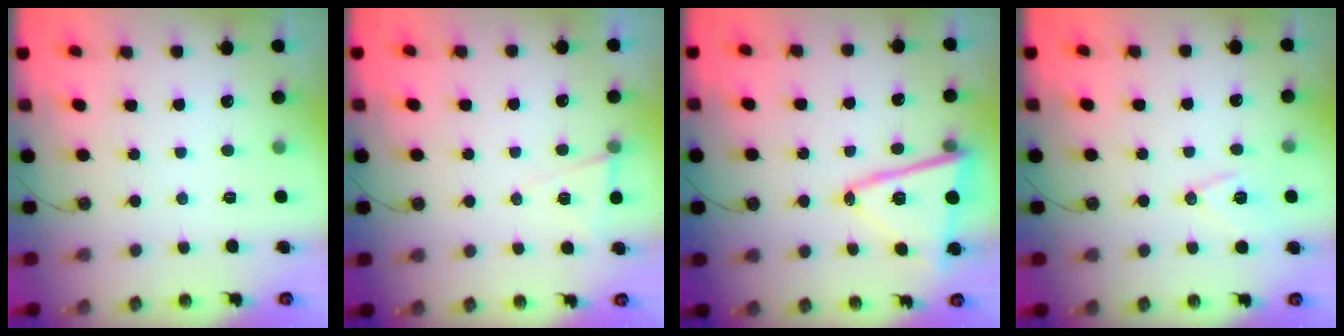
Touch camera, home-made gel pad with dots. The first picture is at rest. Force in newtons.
{"total": 6.0, "press": 3.9, "slide": 4.6}
{"total": 14.4, "press": 14.3, "slide": 1.4}
{"total": 10.0, "press": 9.3, "slide": 3.7}